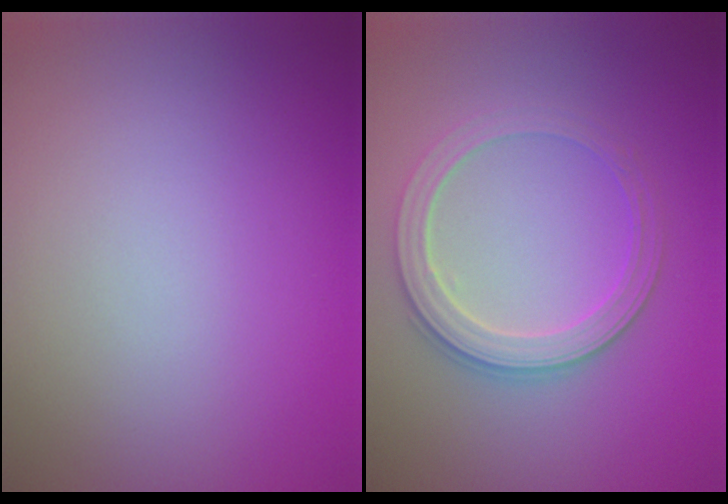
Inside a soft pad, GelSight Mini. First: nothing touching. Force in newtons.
{"total": 3.5, "press": 3.2, "slide": 1.5}